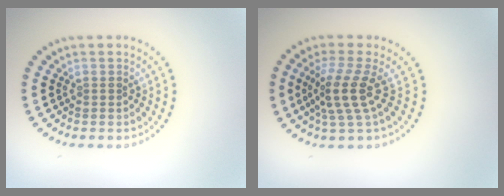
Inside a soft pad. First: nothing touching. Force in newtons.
{"total": 3.6, "press": 2.7, "slide": 2.4}